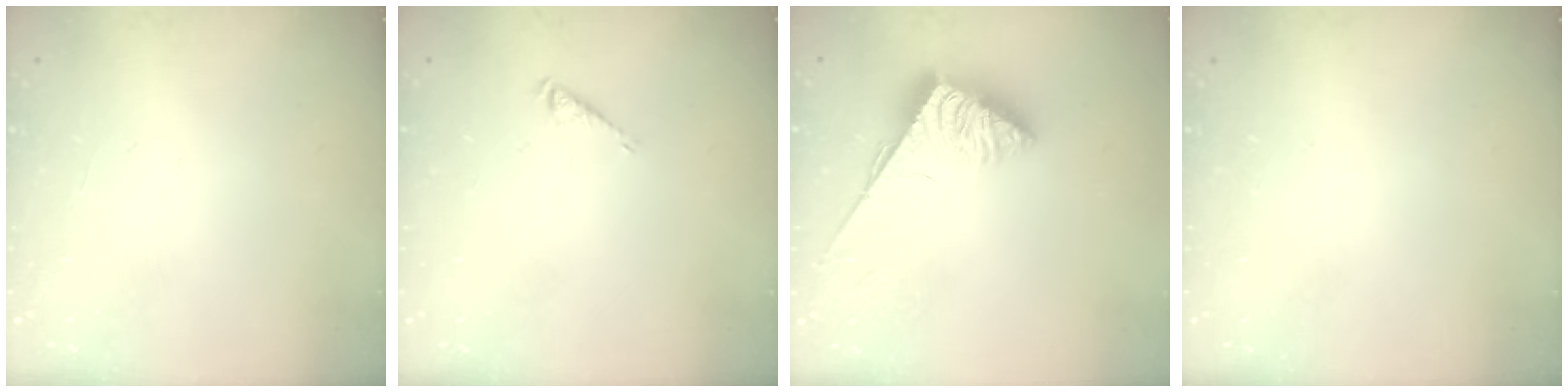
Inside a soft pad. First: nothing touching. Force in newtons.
{"total": 3.4, "press": 3.4, "slide": 0.6}
{"total": 3.8, "press": 3.8, "slide": 0.6}
{"total": 0.0}